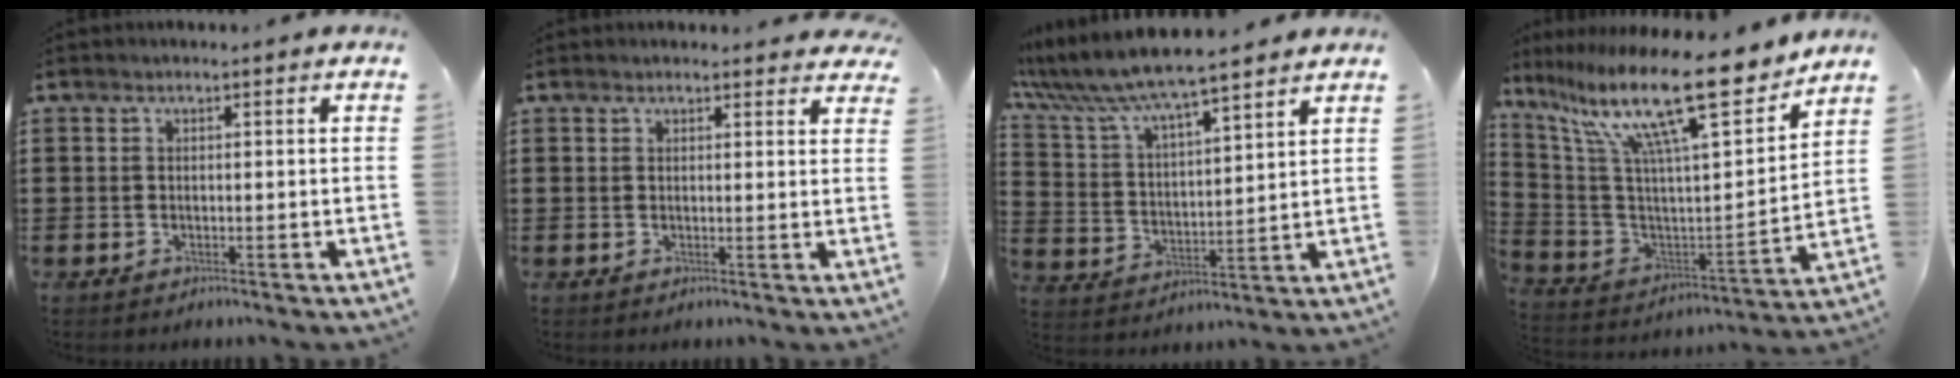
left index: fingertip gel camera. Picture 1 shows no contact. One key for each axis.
{"total": 1.7, "fx": 1.6, "fy": 0.4, "fz": 0.4, "tx": -0.002, "ty": 0.000, "tz": 0.029}
{"total": 7.5, "fx": 6.9, "fy": 0.2, "fz": 3.0, "tx": -0.089, "ty": -0.037, "tz": 0.115}
{"total": 18.0, "fx": 12.9, "fy": 2.5, "fz": 12.3, "tx": -0.251, "ty": -0.084, "tz": 0.205}